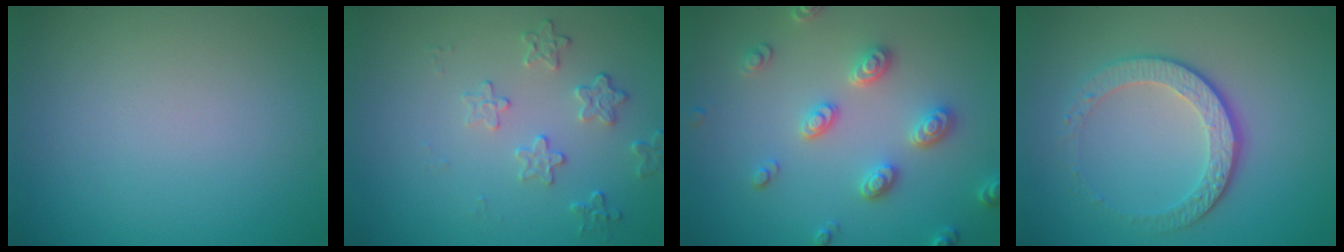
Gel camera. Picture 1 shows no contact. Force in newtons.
{"total": 2.2, "press": 1.6, "slide": 1.6}
{"total": 3.3, "press": 3.2, "slide": 0.9}
{"total": 4.2, "press": 3.1, "slide": 2.8}